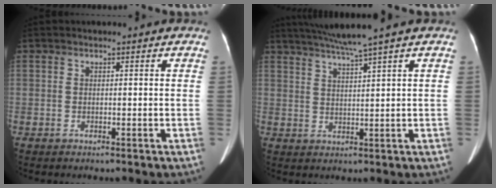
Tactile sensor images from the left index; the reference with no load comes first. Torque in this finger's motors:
{"motor_torque": [0.25, -0.53, 0.02, 0.06]}